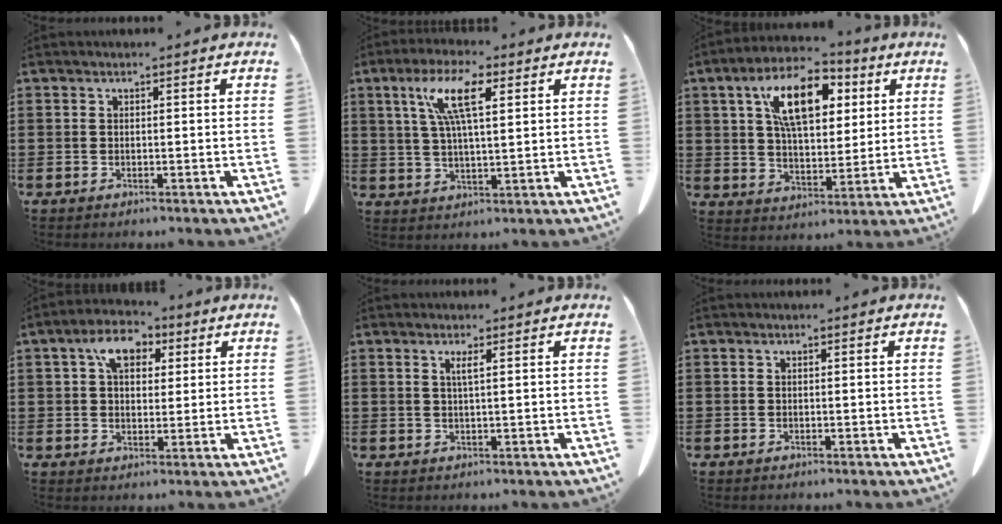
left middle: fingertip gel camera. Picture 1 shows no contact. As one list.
[{"total": 9.0, "force": [4.1, 2.4, 7.7], "torque": [-0.160, 0.010, 0.070]}, {"total": 12.6, "force": [5.8, 6.1, 9.4], "torque": [-0.173, 0.003, 0.101]}, {"total": 6.4, "force": [2.9, 4.0, 4.1], "torque": [-0.081, 0.011, 0.048]}, {"total": 1.5, "force": [0.6, 0.0, 1.4], "torque": [-0.030, -0.002, 0.011]}, {"total": 0.0}]